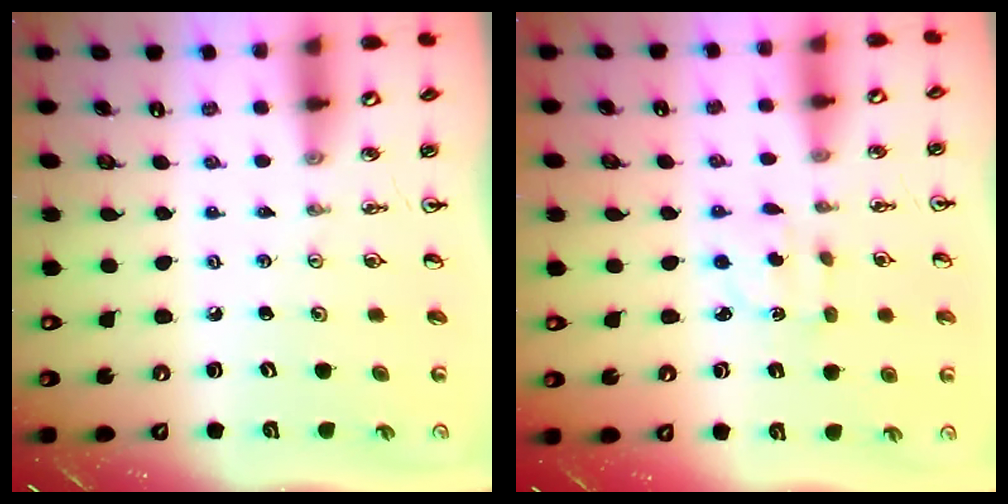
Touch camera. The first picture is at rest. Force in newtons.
{"total": 2.6, "press": 2.5, "slide": 0.6}